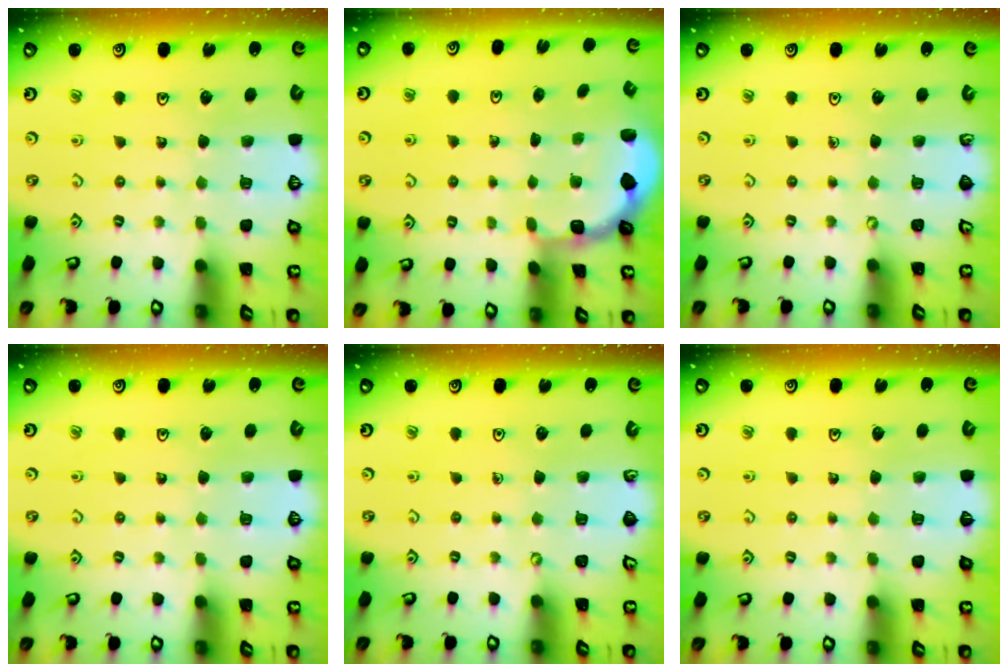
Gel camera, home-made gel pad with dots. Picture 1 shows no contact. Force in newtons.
{"total": 1.9, "press": 1.7, "slide": 0.7}
{"total": 0.0}
{"total": 0.0}
{"total": 0.0}
{"total": 0.0}